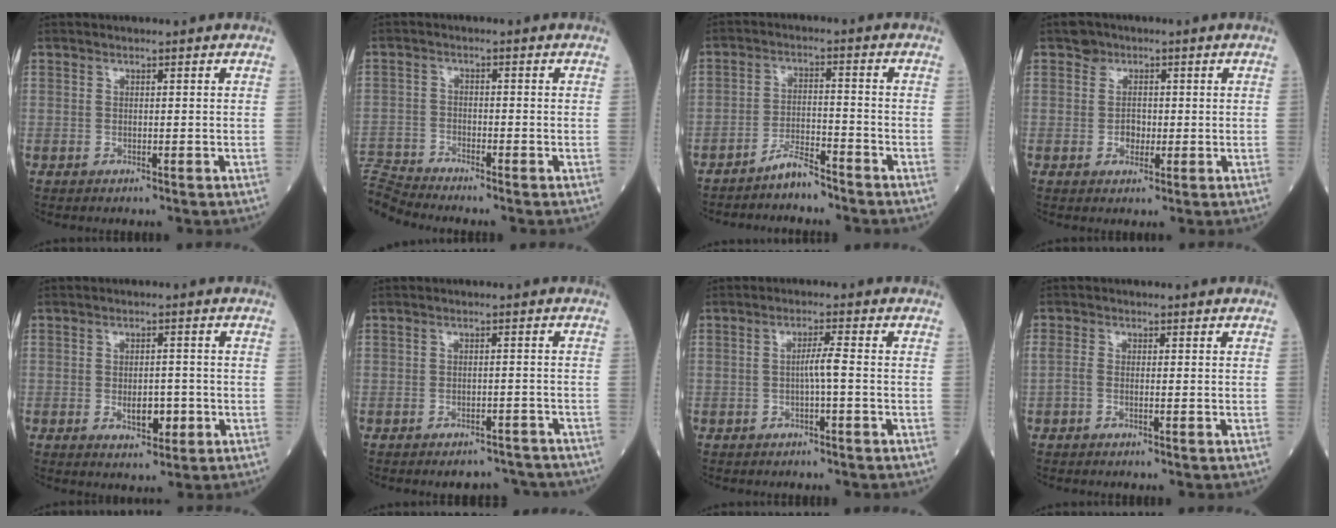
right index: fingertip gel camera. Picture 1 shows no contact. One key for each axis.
{"total": 5.5, "fx": -5.3, "fy": -1.4, "fz": -0.4, "tx": -0.004, "ty": -0.002, "tz": -0.105}
{"total": 3.9, "fx": -3.7, "fy": 0.5, "fz": 1.2, "tx": -0.025, "ty": -0.008, "tz": -0.069}
{"total": 3.4, "fx": 0.1, "fy": 3.0, "fz": 1.5, "tx": -0.022, "ty": 0.007, "tz": 0.002}
{"total": 4.3, "fx": -1.1, "fy": 2.0, "fz": 3.7, "tx": -0.057, "ty": 0.000, "tz": -0.010}
{"total": 6.0, "fx": -5.6, "fy": 1.9, "fz": 0.7, "tx": 0.009, "ty": 0.004, "tz": -0.064}
{"total": 2.5, "fx": -0.5, "fy": -0.3, "fz": 2.4, "tx": -0.040, "ty": 0.002, "tz": -0.010}
{"total": 1.8, "fx": -0.5, "fy": 0.6, "fz": 1.6, "tx": -0.038, "ty": 0.008, "tz": -0.010}